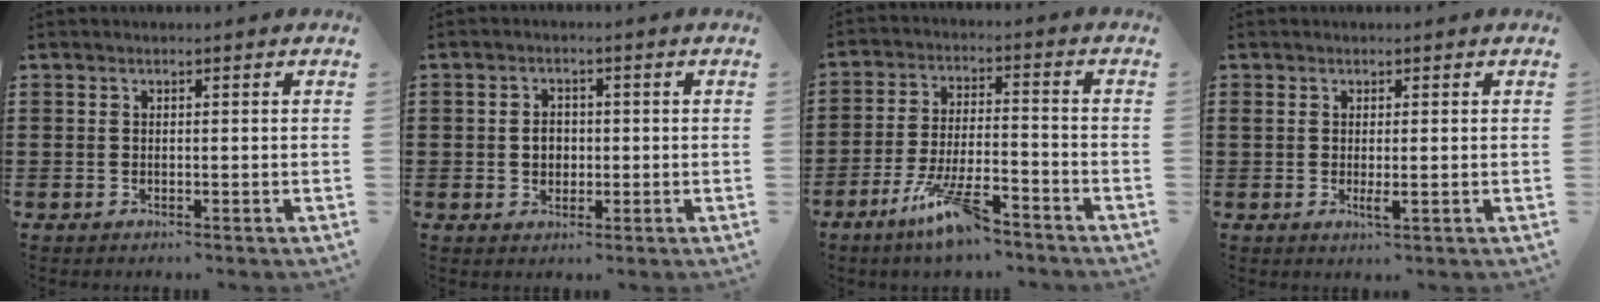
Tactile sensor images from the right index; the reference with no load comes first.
{"total": 2.7, "force": [-0.2, 2.1, 1.6], "torque": [-0.027, 0.004, -0.008]}
{"total": 9.7, "force": [-6.7, 2.0, 6.8], "torque": [-0.141, 0.004, -0.125]}
{"total": 1.9, "force": [-0.3, 0.4, 1.9], "torque": [-0.033, -0.002, -0.005]}